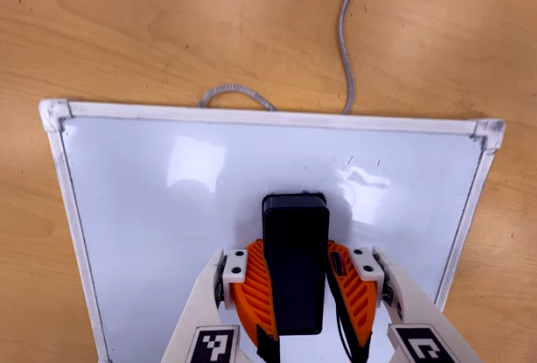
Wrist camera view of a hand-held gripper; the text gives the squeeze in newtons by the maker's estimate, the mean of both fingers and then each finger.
{"total": 11.3, "left": 10.2, "right": 12.5}